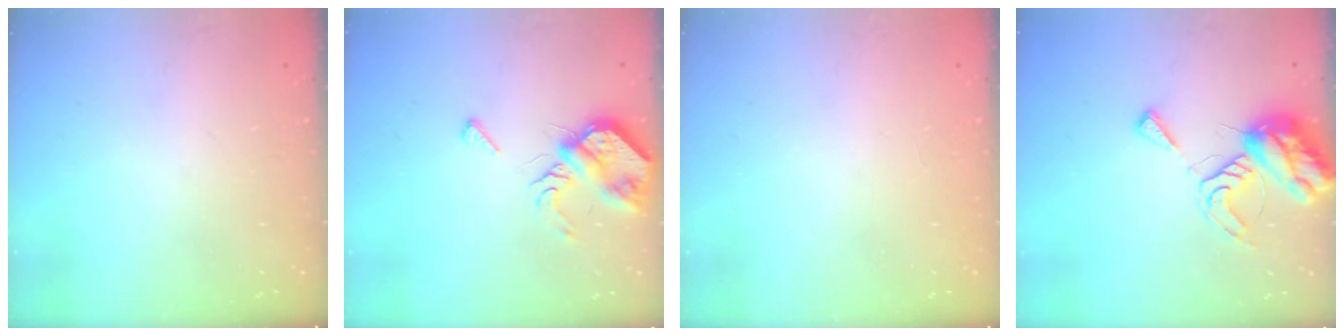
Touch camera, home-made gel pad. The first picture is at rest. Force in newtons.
{"total": 9.1, "press": 9.0, "slide": 1.3}
{"total": 1.7, "press": 1.6, "slide": 0.2}
{"total": 10.5, "press": 10.5, "slide": 1.0}